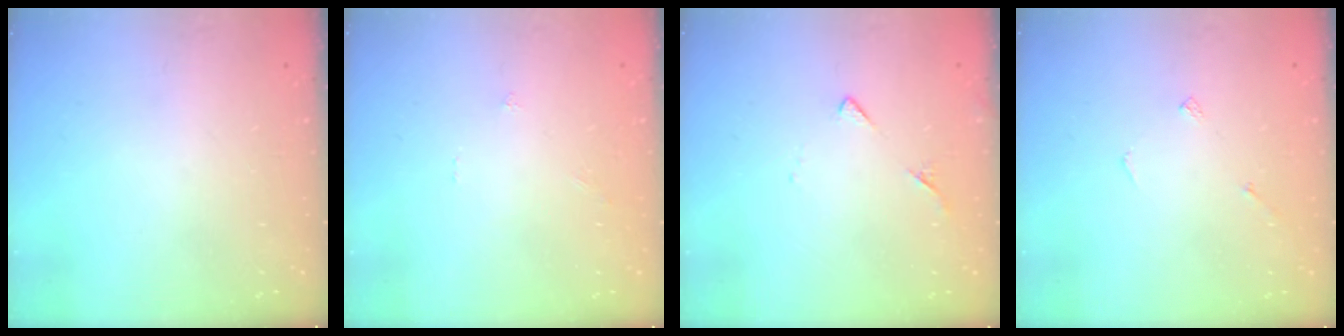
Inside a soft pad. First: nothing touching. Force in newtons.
{"total": 0.0}
{"total": 4.8, "press": 4.8, "slide": 0.5}
{"total": 3.5, "press": 3.5, "slide": 0.3}